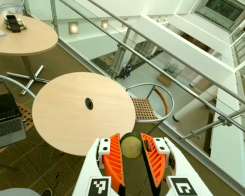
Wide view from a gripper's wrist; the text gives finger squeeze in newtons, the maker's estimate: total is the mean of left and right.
{"total": 7.9, "left": 7.8, "right": 8.1}